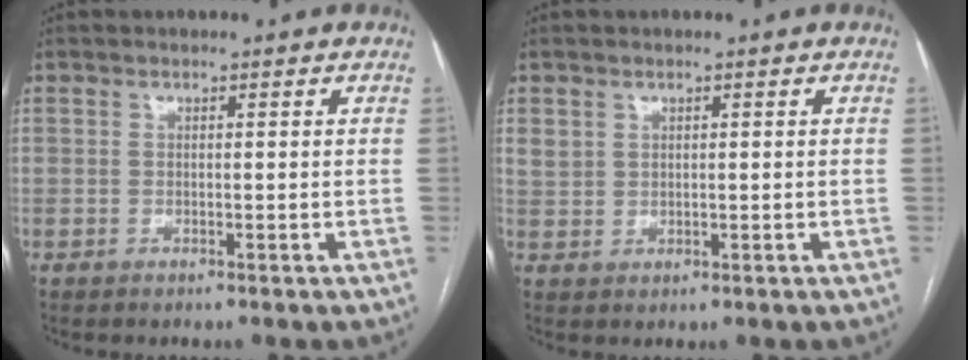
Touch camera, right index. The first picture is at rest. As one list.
[{"total": 2.3, "force": [1.0, 2.0, 0.7], "torque": [-0.015, 0.007, 0.025]}]